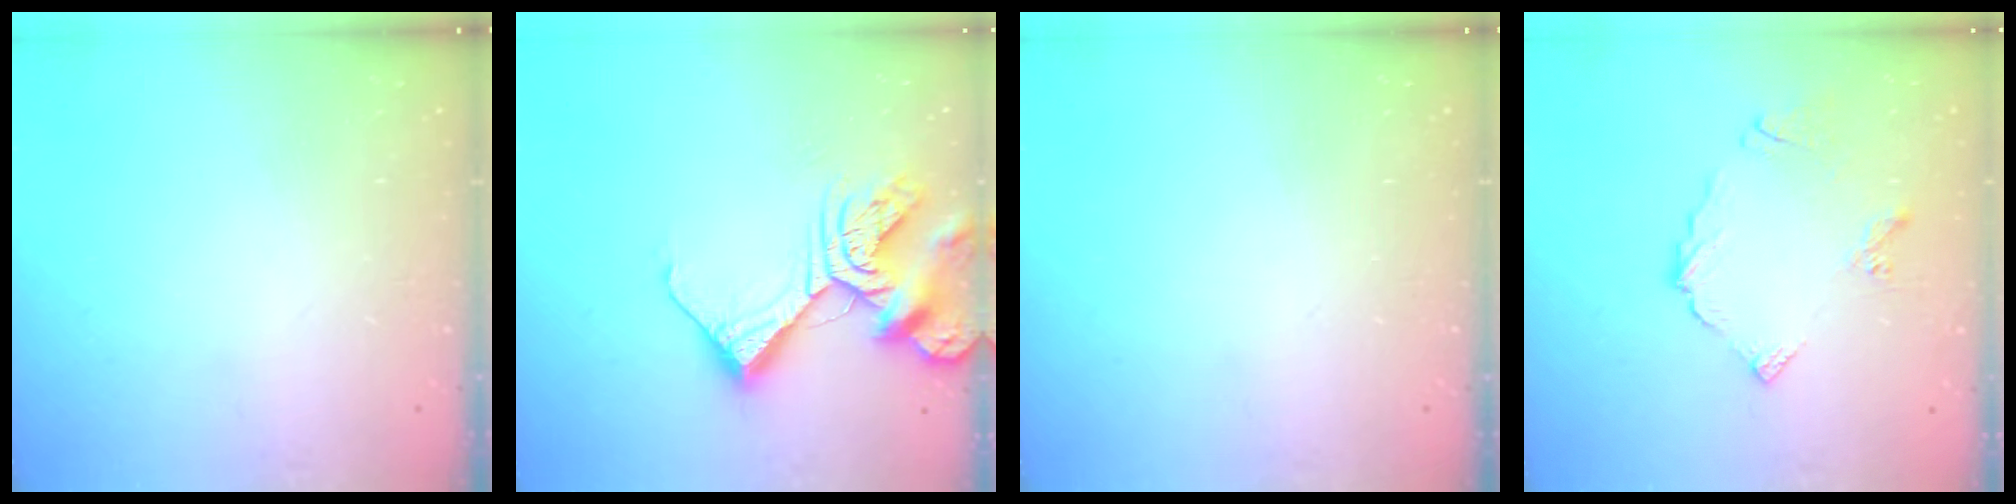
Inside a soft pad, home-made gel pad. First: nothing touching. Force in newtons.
{"total": 12.8, "press": 12.7, "slide": 1.4}
{"total": 0.0}
{"total": 8.0, "press": 8.0, "slide": 0.5}